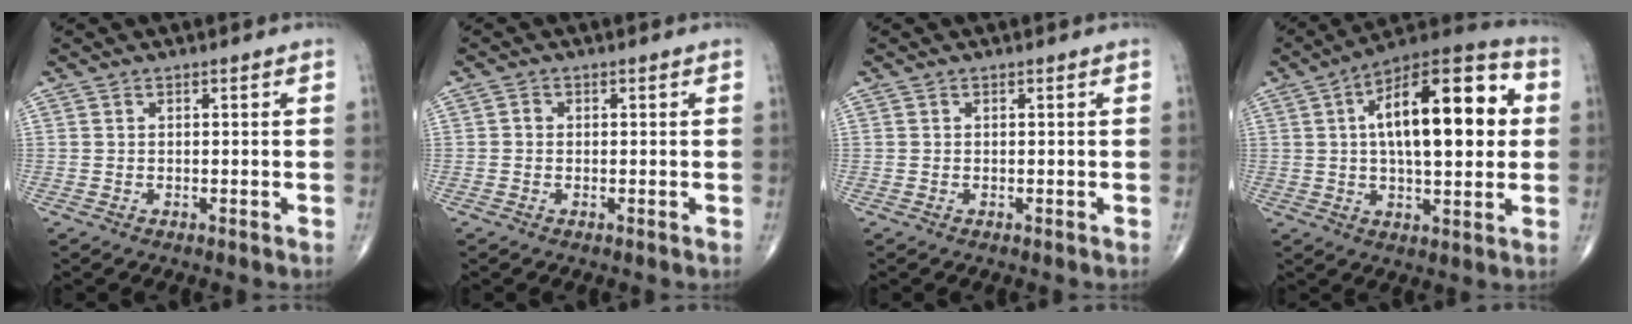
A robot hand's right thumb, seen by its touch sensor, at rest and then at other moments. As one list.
[{"total": 0.8, "force": [-0.1, 0.7, 0.4], "torque": [-0.001, 0.002, -0.005]}, {"total": 0.0}, {"total": 21.9, "force": [3.6, 9.0, 19.6], "torque": [-0.280, 0.021, 0.043]}]